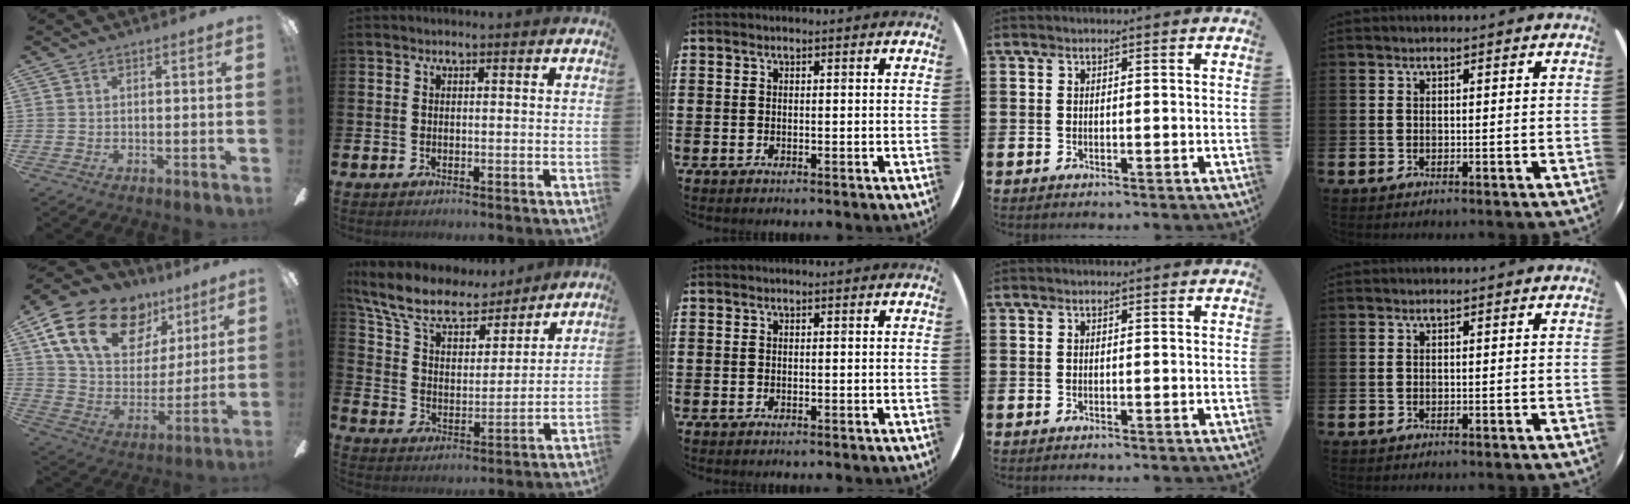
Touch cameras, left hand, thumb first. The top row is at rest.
{"thumb": {"total": 21.7, "force": [12.0, 13.6, 12.0], "torque": [-0.204, -0.050, 0.219]}, "index": {"total": 10.1, "force": [8.7, 3.6, 3.7], "torque": [-0.118, -0.049, 0.156]}}